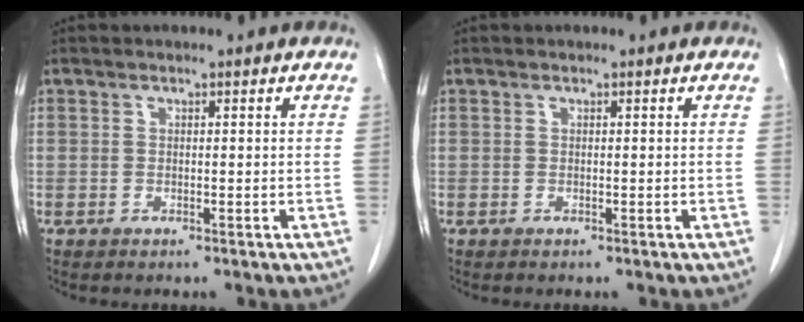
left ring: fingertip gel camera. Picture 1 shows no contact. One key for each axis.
{"total": 0.0}